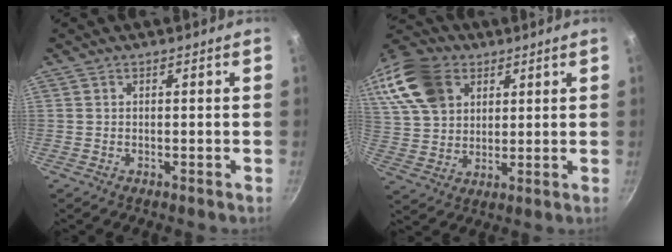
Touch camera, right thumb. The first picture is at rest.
{"total": 16.8, "force": [7.4, 12.0, 9.1], "torque": [-0.167, -0.002, 0.140]}